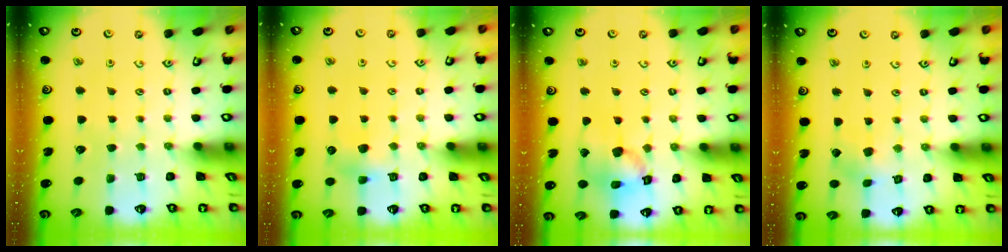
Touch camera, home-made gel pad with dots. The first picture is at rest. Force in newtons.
{"total": 4.5, "press": 4.5, "slide": 0.6}
{"total": 15.2, "press": 15.0, "slide": 2.1}
{"total": 2.9, "press": 2.9, "slide": 0.3}